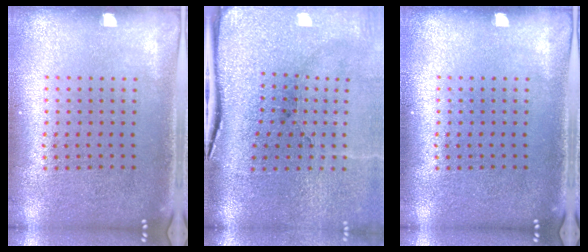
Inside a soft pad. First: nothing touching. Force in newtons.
{"total": 5.0, "press": 3.9, "slide": 3.2}
{"total": 0.0}